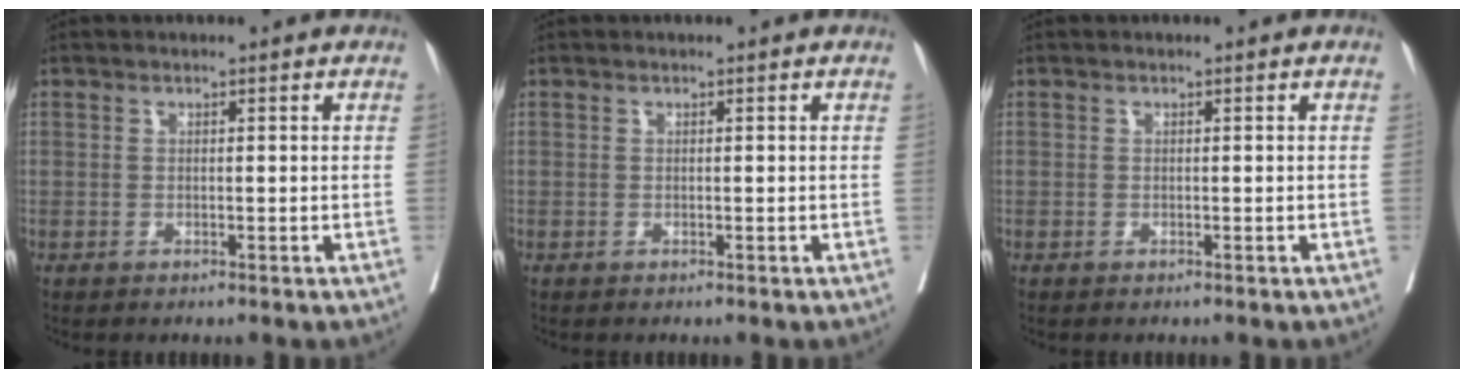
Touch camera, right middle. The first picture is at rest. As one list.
[{"total": 0.0}, {"total": 0.0}]